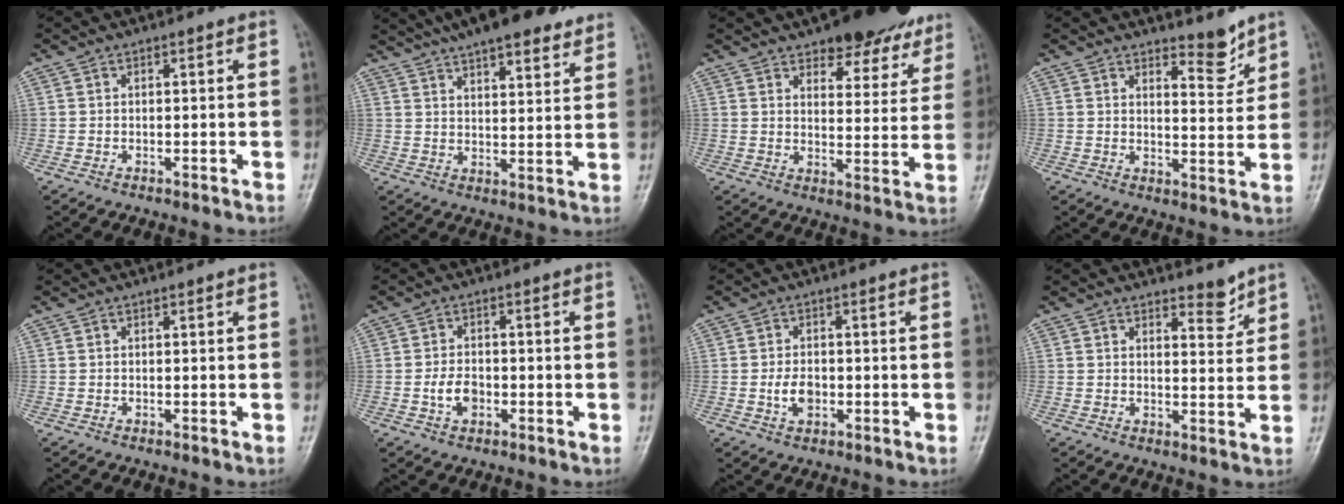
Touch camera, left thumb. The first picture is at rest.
{"total": 17.1, "force": [13.3, 4.8, 9.5], "torque": [-0.125, -0.026, 0.192]}
{"total": 14.8, "force": [11.5, 6.2, 6.9], "torque": [-0.029, -0.064, 0.141]}
{"total": 4.9, "force": [4.1, 1.4, 2.2], "torque": [-0.017, -0.042, 0.063]}
{"total": 0.0}
{"total": 4.1, "force": [-1.2, 2.8, 2.8], "torque": [-0.044, 0.010, -0.022]}
{"total": 3.9, "force": [-0.8, 2.6, 2.8], "torque": [-0.046, 0.003, -0.013]}
{"total": 3.5, "force": [2.9, 1.3, 1.5], "torque": [-0.006, -0.026, 0.044]}